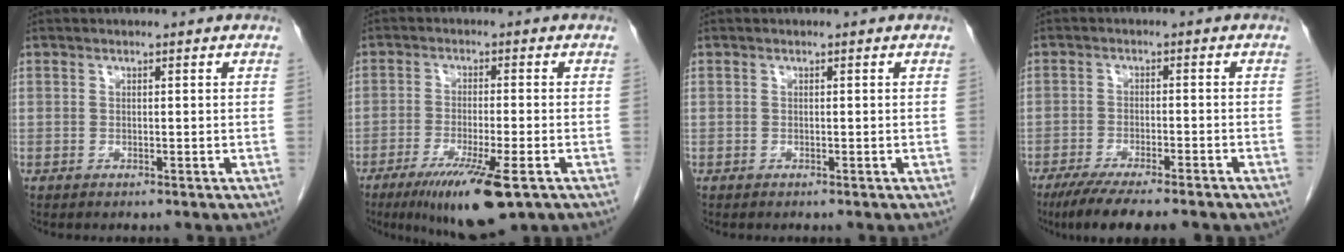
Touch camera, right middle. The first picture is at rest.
{"total": 10.6, "force": [-6.0, 1.1, 8.7], "torque": [-0.147, -0.029, -0.095]}
{"total": 0.0}
{"total": 11.3, "force": [-8.9, 1.7, 6.6], "torque": [-0.091, -0.018, -0.129]}